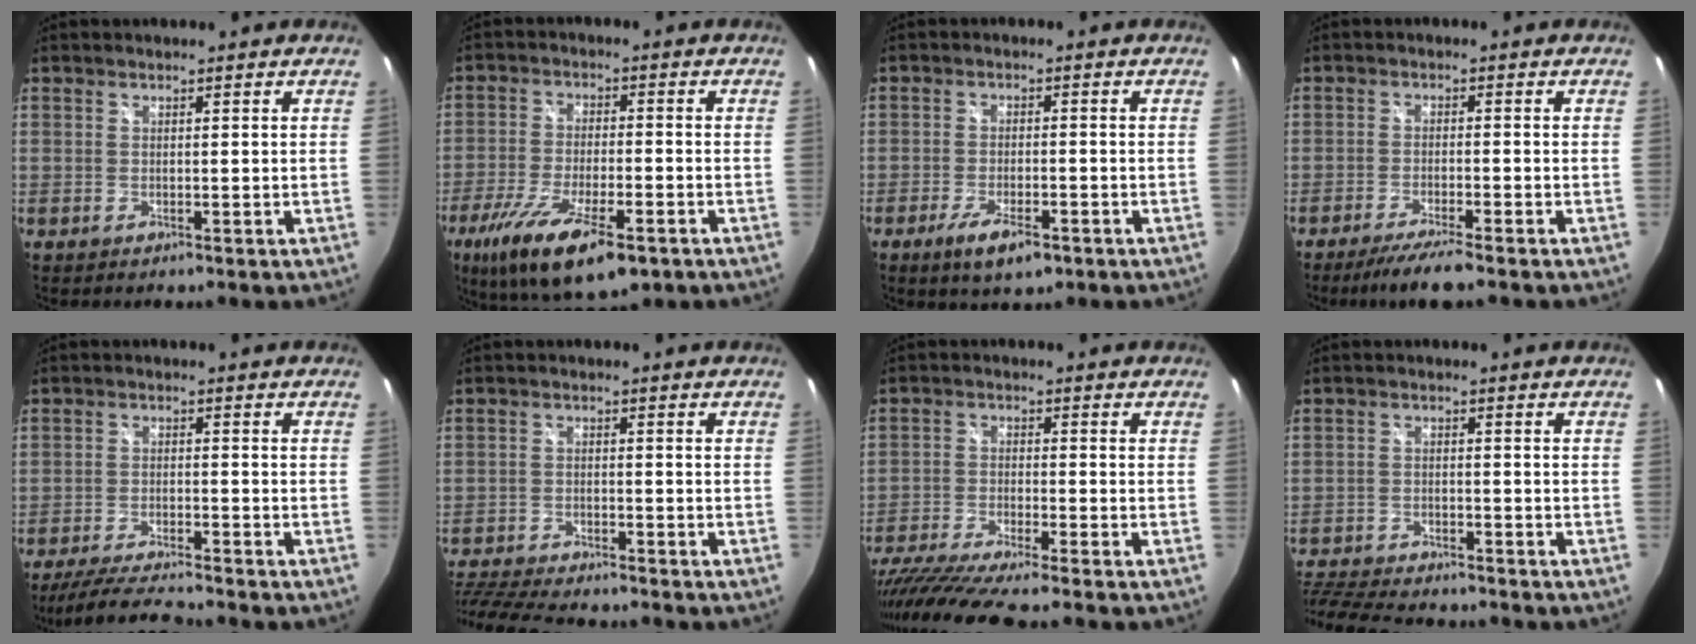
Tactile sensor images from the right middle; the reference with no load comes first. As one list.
[{"total": 16.5, "force": [-9.7, 5.1, 12.3], "torque": [-0.245, -0.052, -0.167]}, {"total": 6.3, "force": [-3.7, 2.0, 4.7], "torque": [-0.105, -0.015, -0.064]}, {"total": 6.4, "force": [-5.3, 0.0, 3.7], "torque": [-0.081, -0.013, -0.091]}, {"total": 10.1, "force": [-9.1, 0.6, 4.3], "torque": [-0.106, -0.014, -0.158]}, {"total": 13.7, "force": [-12.1, 2.9, 5.9], "torque": [-0.147, -0.027, -0.206]}, {"total": 14.4, "force": [-12.1, 0.2, 7.8], "torque": [-0.168, -0.049, -0.216]}, {"total": 14.4, "force": [-12.5, 4.0, 5.8], "torque": [-0.151, -0.021, -0.207]}]